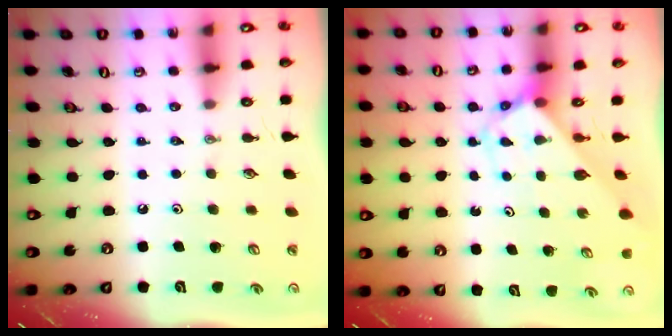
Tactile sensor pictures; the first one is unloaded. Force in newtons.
{"total": 2.8, "press": 2.8, "slide": 0.1}